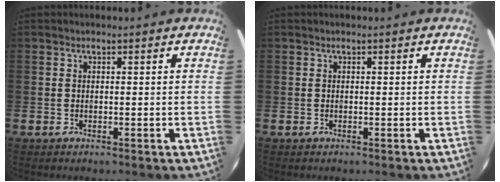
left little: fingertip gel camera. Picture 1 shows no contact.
{"total": 0.0}